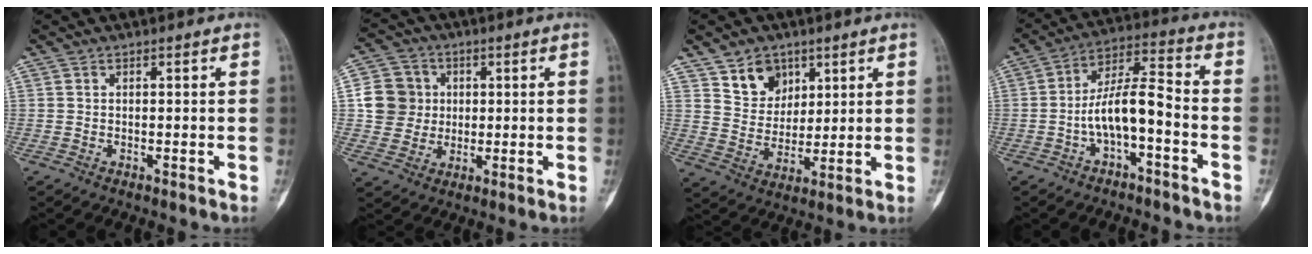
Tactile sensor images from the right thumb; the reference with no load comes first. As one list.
[{"total": 9.1, "force": [0.9, 8.7, 2.6], "torque": [-0.018, 0.009, 0.015]}, {"total": 8.3, "force": [4.9, 6.2, 2.6], "torque": [-0.013, -0.032, 0.095]}, {"total": 9.9, "force": [-3.1, 3.6, 8.7], "torque": [-0.157, 0.054, -0.060]}]